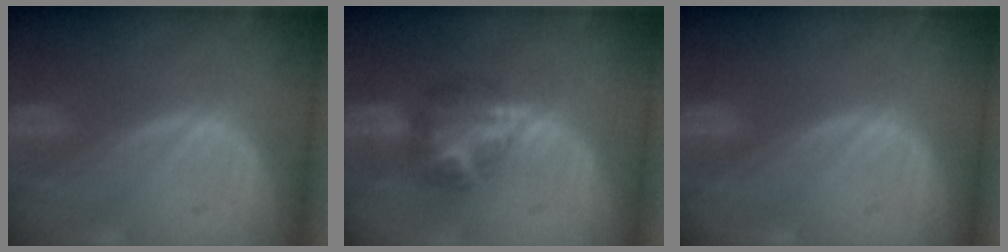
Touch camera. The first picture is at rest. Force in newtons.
{"total": 6.3, "press": 6.1, "slide": 1.8}
{"total": 0.0}